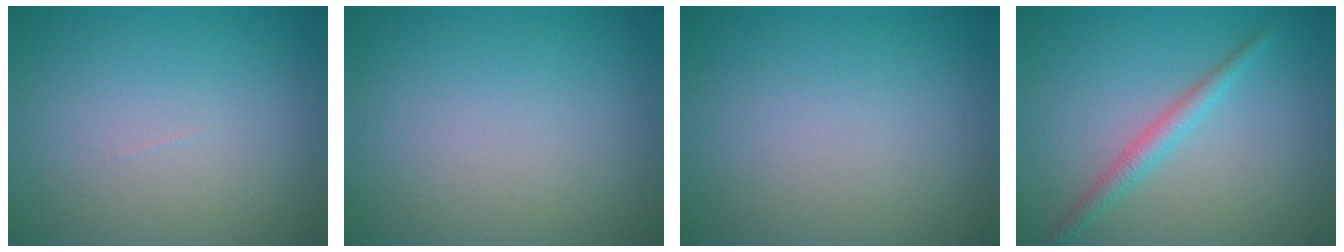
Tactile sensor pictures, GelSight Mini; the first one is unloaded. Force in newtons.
{"total": 0.0}
{"total": 0.0}
{"total": 2.2, "press": 2.2, "slide": 0.0}